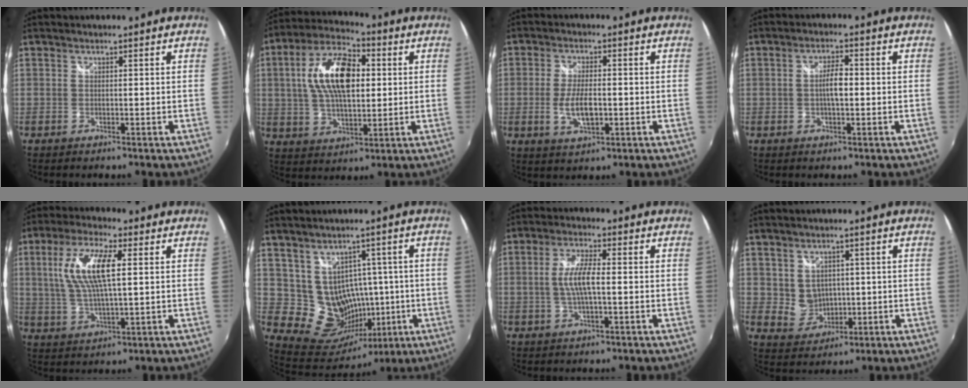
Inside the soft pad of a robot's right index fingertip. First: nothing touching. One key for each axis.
{"total": 15.4, "fx": 2.5, "fy": 7.6, "fz": 13.2, "tx": -0.251, "ty": 0.019, "tz": 0.041}
{"total": 6.7, "fx": -1.3, "fy": 2.6, "fz": 6.0, "tx": -0.122, "ty": -0.006, "tz": -0.022}
{"total": 4.0, "fx": -0.2, "fy": 1.4, "fz": 3.7, "tx": -0.067, "ty": 0.005, "tz": -0.005}
{"total": 11.8, "fx": 2.6, "fy": 3.7, "fz": 10.9, "tx": -0.218, "ty": 0.009, "tz": 0.052}
{"total": 12.6, "fx": 0.4, "fy": 11.8, "fz": 4.1, "tx": -0.102, "ty": 0.006, "tz": 0.039}
{"total": 6.1, "fx": -0.5, "fy": 1.3, "fz": 6.0, "tx": -0.115, "ty": 0.002, "tz": -0.008}
{"total": 5.2, "fx": 0.9, "fy": 4.7, "fz": 1.9, "tx": -0.039, "ty": 0.002, "tz": 0.032}